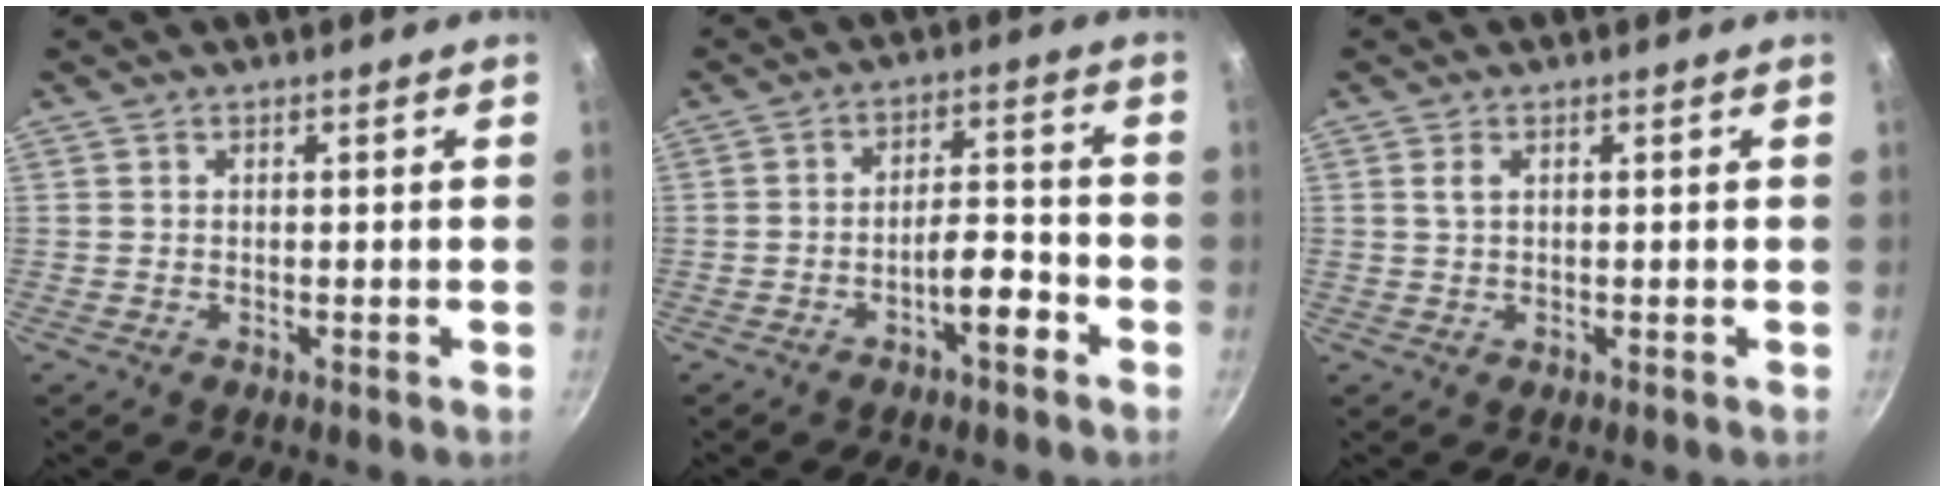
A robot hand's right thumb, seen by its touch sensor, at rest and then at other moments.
{"total": 6.1, "force": [-3.3, 1.9, 4.7], "torque": [-0.068, 0.033, -0.050]}
{"total": 1.5, "force": [0.5, 0.8, 1.2], "torque": [-0.022, 0.001, 0.010]}